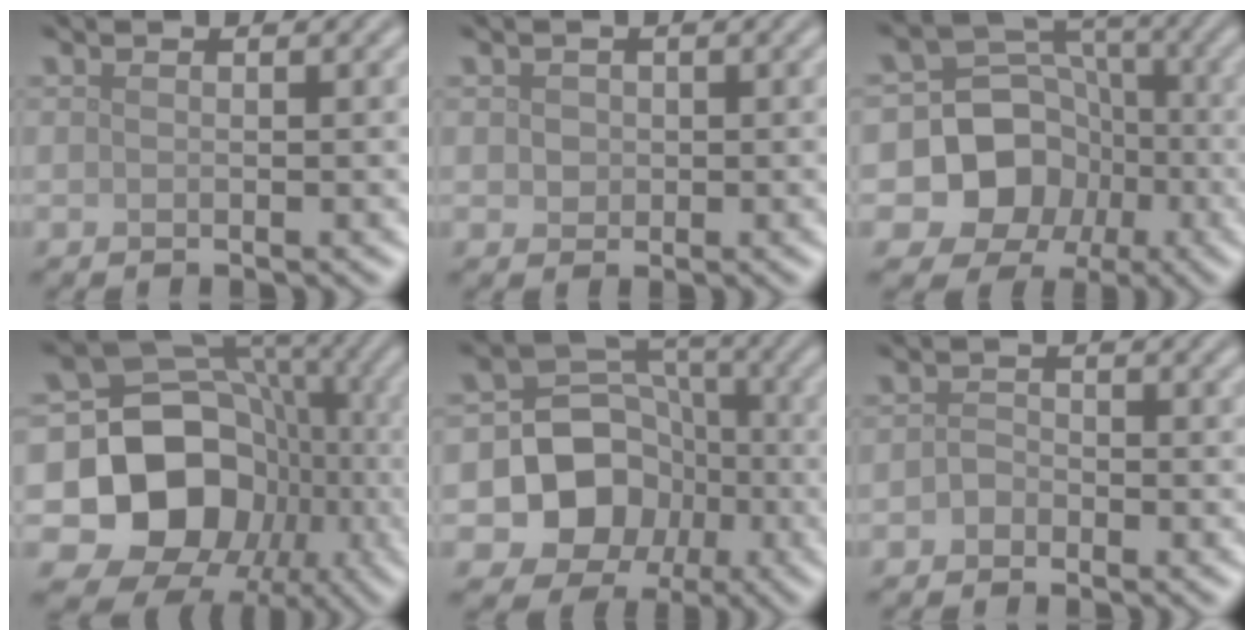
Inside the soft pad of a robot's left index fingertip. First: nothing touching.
{"total": 1.2, "force": [0.2, 1.1, 0.5], "torque": [-0.004, -0.003, 0.005]}
{"total": 11.0, "force": [-3.2, 10.0, 3.1], "torque": [-0.041, 0.004, -0.077]}
{"total": 15.9, "force": [-2.8, 13.4, 8.1], "torque": [-0.141, -0.011, -0.065]}
{"total": 9.5, "force": [-2.7, 8.5, 3.3], "torque": [-0.028, 0.004, -0.072]}
{"total": 1.2, "force": [-0.7, 0.9, 0.4], "torque": [-0.007, 0.002, -0.016]}